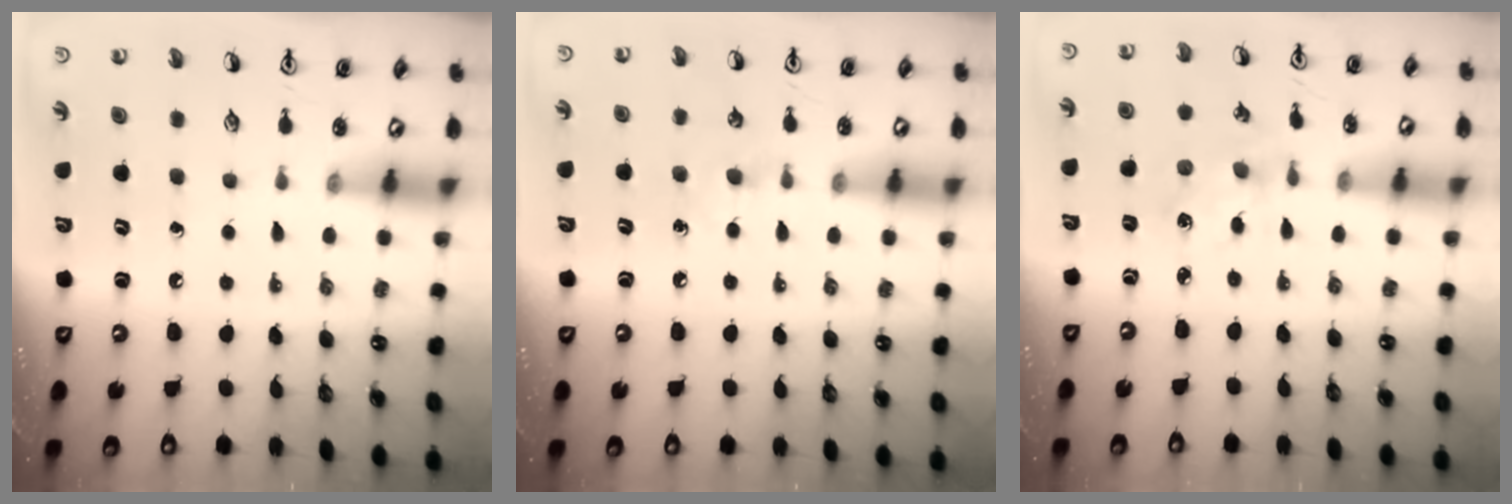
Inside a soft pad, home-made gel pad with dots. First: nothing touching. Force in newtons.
{"total": 6.6, "press": 6.6, "slide": 0.8}
{"total": 1.9, "press": 1.9, "slide": 0.3}